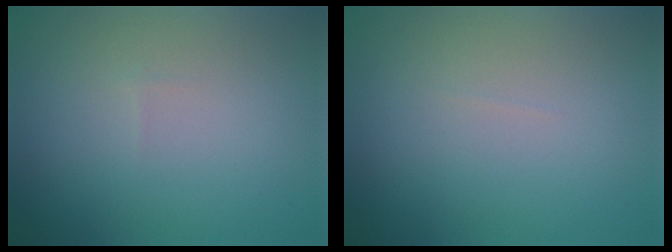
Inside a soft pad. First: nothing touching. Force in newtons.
{"total": 0.0}